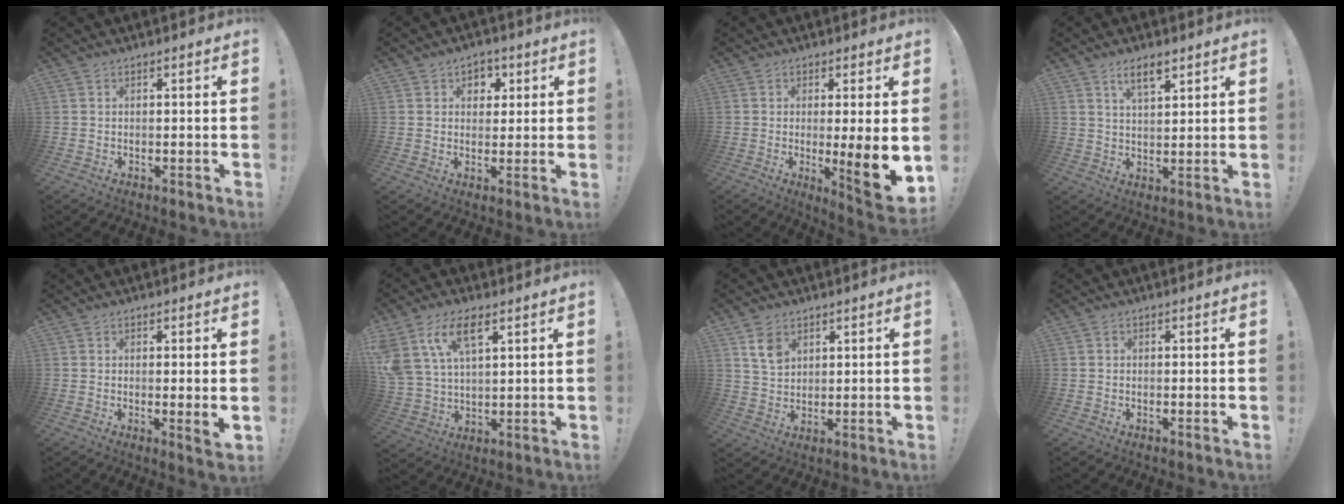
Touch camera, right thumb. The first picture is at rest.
{"total": 5.0, "force": [1.8, 4.4, 1.6], "torque": [-0.015, -0.009, 0.030]}
{"total": 10.9, "force": [-1.0, 0.7, 10.9], "torque": [-0.147, -0.014, -0.009]}
{"total": 6.1, "force": [4.0, 2.4, 4.0], "torque": [-0.056, -0.019, 0.066]}
{"total": 3.1, "force": [0.4, 0.0, 3.1], "torque": [-0.037, -0.013, 0.008]}
{"total": 12.7, "force": [6.8, 6.5, 8.4], "torque": [-0.175, -0.017, 0.128]}
{"total": 6.8, "force": [3.6, 5.0, 2.8], "torque": [-0.043, -0.010, 0.071]}
{"total": 0.5, "force": [-0.3, 0.5, 0.1], "torque": [-0.003, 0.003, -0.004]}